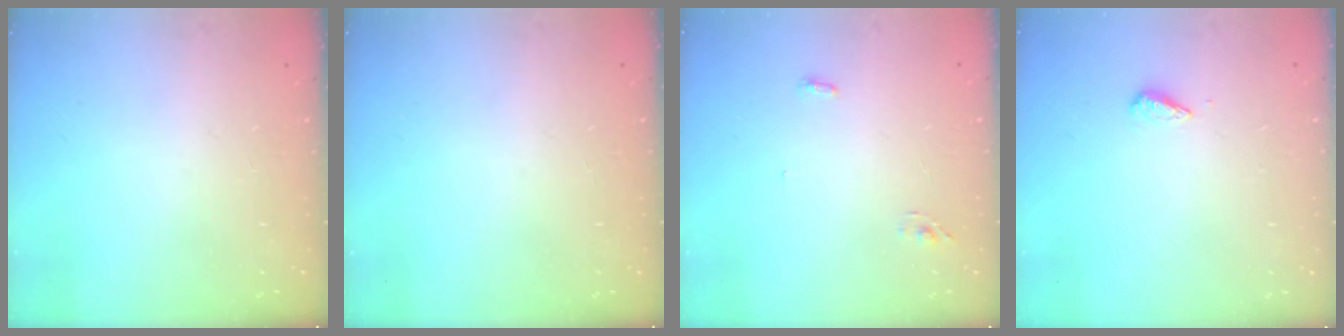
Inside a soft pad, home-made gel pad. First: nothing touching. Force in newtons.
{"total": 0.0}
{"total": 3.2, "press": 2.9, "slide": 1.5}
{"total": 2.9, "press": 2.9, "slide": 0.4}